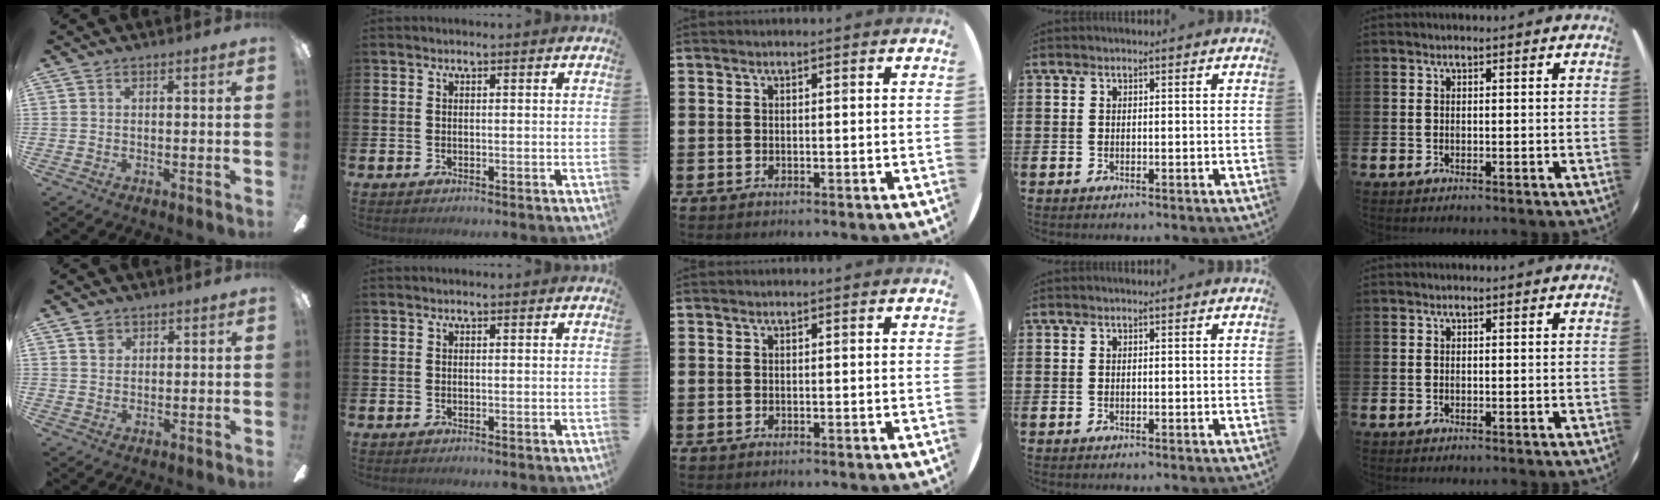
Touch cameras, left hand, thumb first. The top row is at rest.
{"thumb": {"total": 2.8, "force": [1.7, 2.1, 0.6], "torque": [0.000, -0.003, 0.028]}}